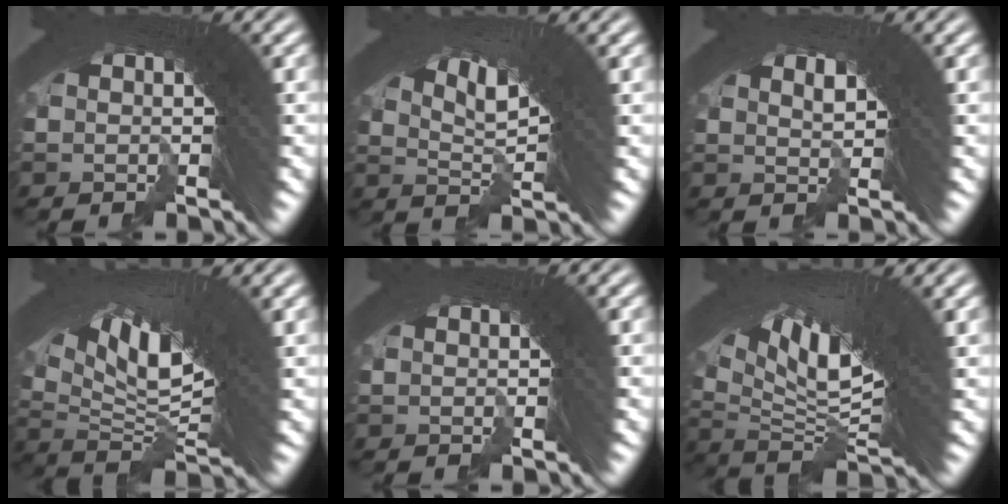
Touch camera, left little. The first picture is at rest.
{"total": 6.4, "force": [1.8, 3.1, 5.3], "torque": [-0.103, -0.010, 0.031]}
{"total": 1.9, "force": [0.2, 1.1, 1.5], "torque": [-0.034, -0.009, 0.006]}
{"total": 11.2, "force": [1.5, 5.4, 9.7], "torque": [-0.173, -0.013, 0.033]}
{"total": 0.0}
{"total": 13.1, "force": [1.8, 6.4, 11.3], "torque": [-0.195, -0.009, 0.036]}